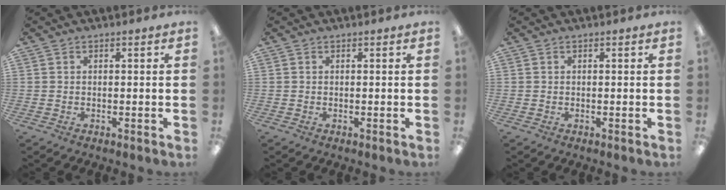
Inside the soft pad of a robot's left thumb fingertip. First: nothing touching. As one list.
[{"total": 0.0}, {"total": 0.0}]